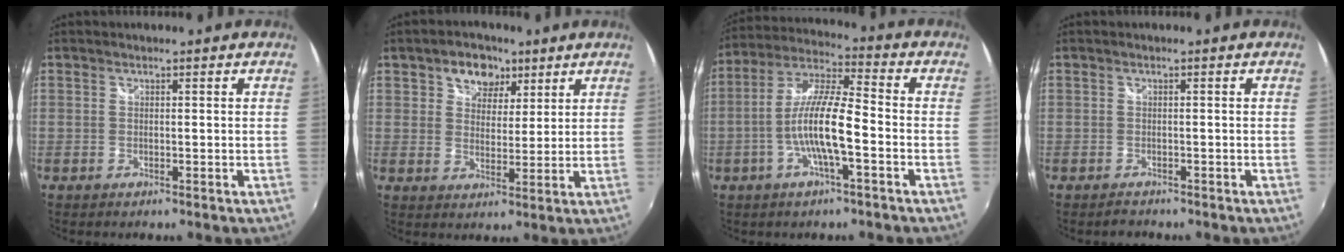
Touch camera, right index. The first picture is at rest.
{"total": 7.0, "force": [3.8, 5.2, 2.8], "torque": [-0.041, 0.014, 0.059]}
{"total": 11.6, "force": [-3.5, 1.7, 10.9], "torque": [-0.220, 0.006, -0.068]}
{"total": 1.4, "force": [-1.2, 0.7, 0.1], "torque": [-0.005, -0.001, -0.018]}